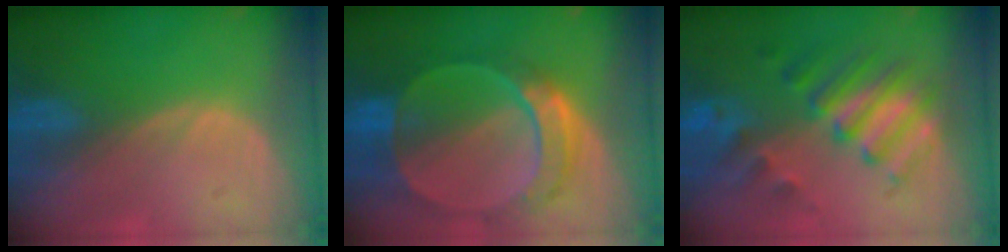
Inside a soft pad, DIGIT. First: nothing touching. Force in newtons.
{"total": 9.8, "press": 8.4, "slide": 5.2}
{"total": 8.8, "press": 8.1, "slide": 3.4}